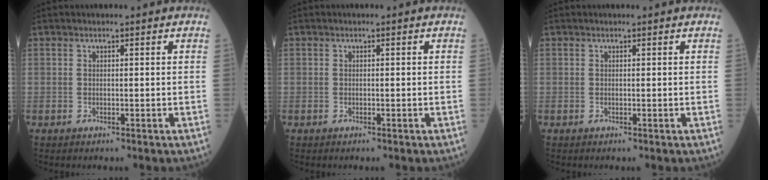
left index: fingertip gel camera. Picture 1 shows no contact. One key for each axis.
{"total": 0.0}
{"total": 0.0}